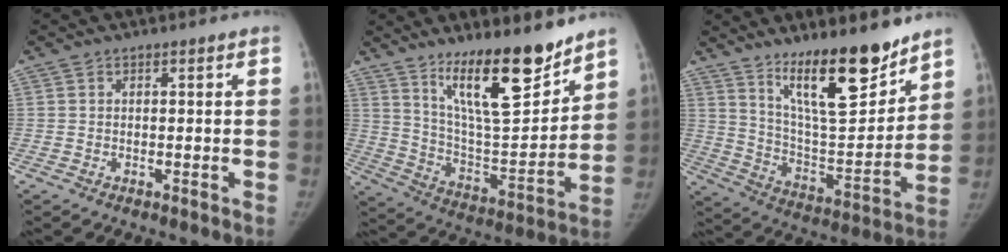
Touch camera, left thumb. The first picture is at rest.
{"total": 19.2, "force": [13.7, 4.9, 12.6], "torque": [-0.162, -0.098, 0.237]}
{"total": 18.7, "force": [13.5, 4.8, 12.0], "torque": [-0.148, -0.099, 0.232]}